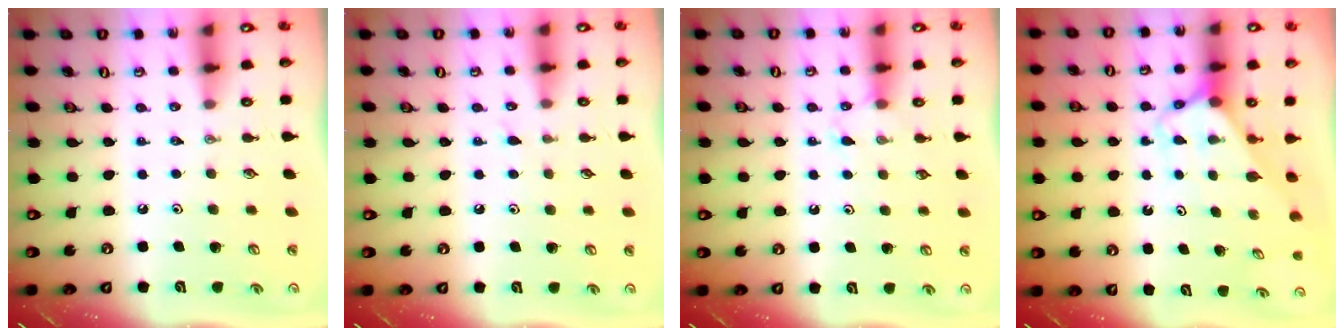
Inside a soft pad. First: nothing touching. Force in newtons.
{"total": 5.6, "press": 5.6, "slide": 0.4}
{"total": 5.7, "press": 5.7, "slide": 0.5}
{"total": 2.9, "press": 2.9, "slide": 0.2}